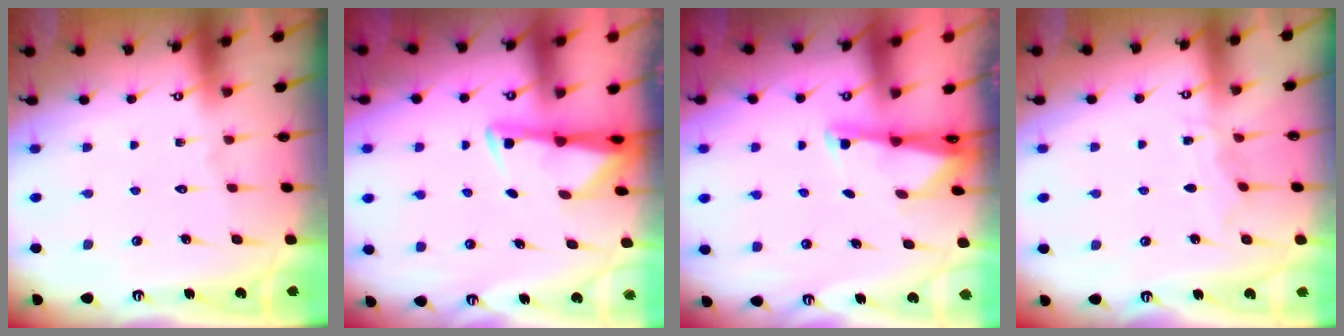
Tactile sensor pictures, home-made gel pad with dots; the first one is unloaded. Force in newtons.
{"total": 3.1, "press": 3.1, "slide": 0.6}
{"total": 1.9, "press": 1.8, "slide": 0.4}
{"total": 4.3, "press": 4.2, "slide": 0.6}